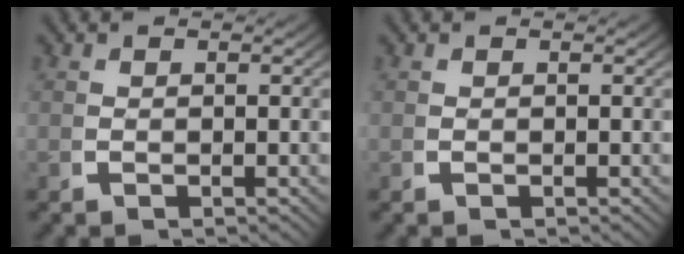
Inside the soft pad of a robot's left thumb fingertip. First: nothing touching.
{"total": 0.0}